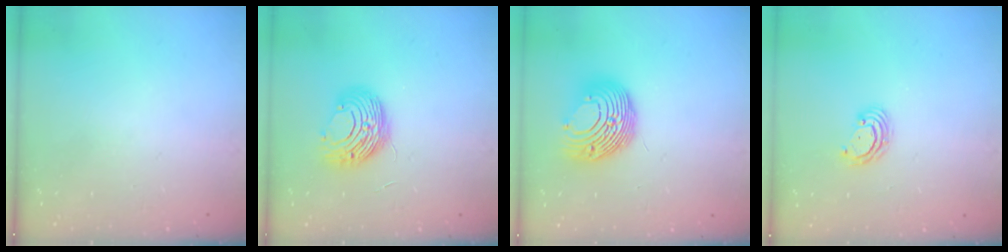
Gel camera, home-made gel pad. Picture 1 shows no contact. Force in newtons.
{"total": 9.7, "press": 9.7, "slide": 0.1}
{"total": 14.2, "press": 14.2, "slide": 0.0}
{"total": 3.6, "press": 3.6, "slide": 0.3}